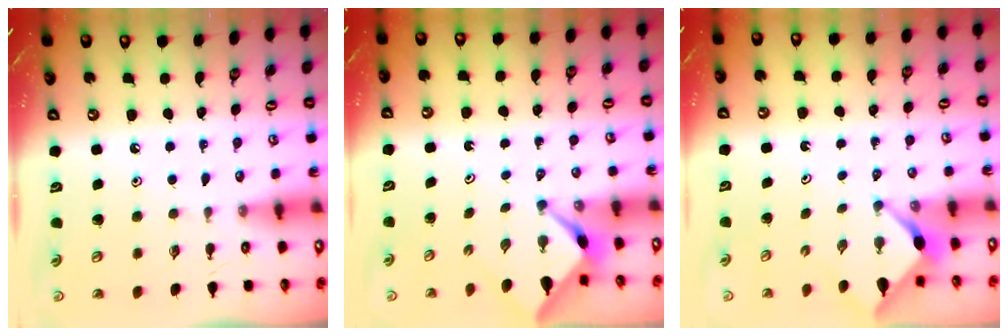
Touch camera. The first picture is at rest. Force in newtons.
{"total": 2.4, "press": 2.4, "slide": 0.3}
{"total": 3.2, "press": 3.2, "slide": 0.3}